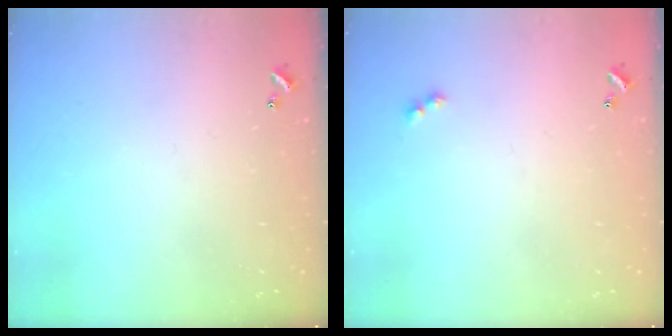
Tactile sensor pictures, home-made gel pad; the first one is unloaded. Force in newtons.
{"total": 2.5, "press": 2.5, "slide": 0.6}